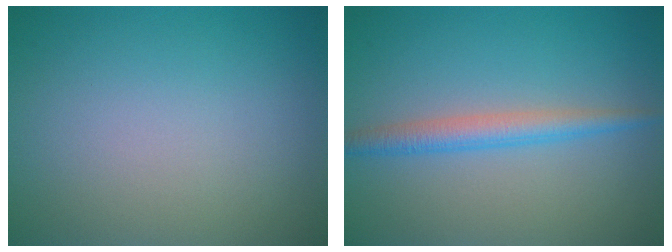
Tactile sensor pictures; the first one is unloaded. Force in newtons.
{"total": 2.7, "press": 2.7, "slide": 0.1}